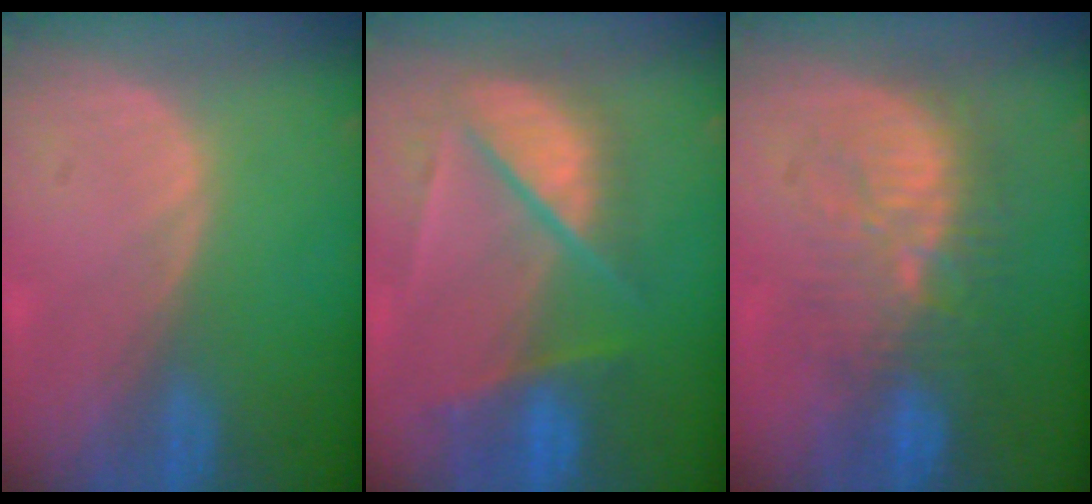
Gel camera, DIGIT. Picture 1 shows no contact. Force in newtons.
{"total": 9.3, "press": 8.1, "slide": 4.5}
{"total": 9.4, "press": 9.2, "slide": 2.0}